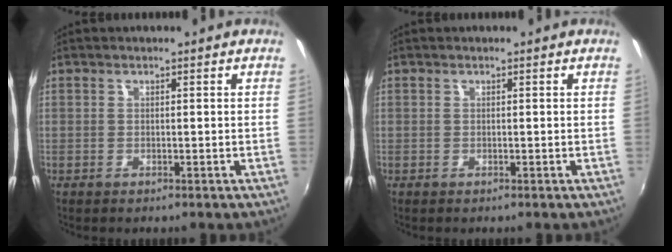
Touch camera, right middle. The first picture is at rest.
{"total": 0.0}